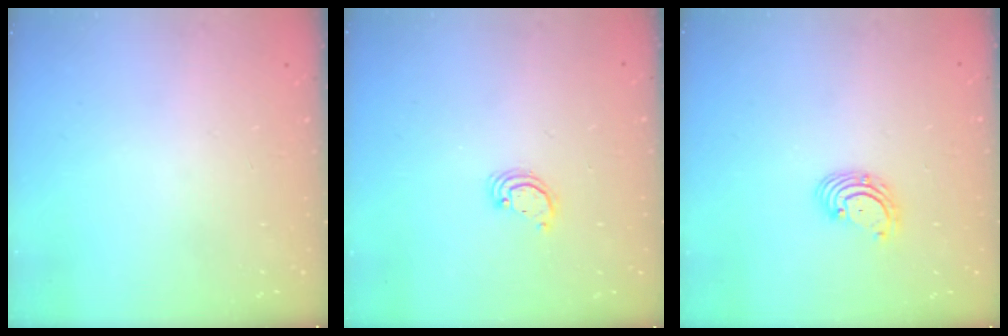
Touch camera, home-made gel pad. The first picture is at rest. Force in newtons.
{"total": 2.8, "press": 2.8, "slide": 0.2}
{"total": 2.9, "press": 2.9, "slide": 0.1}